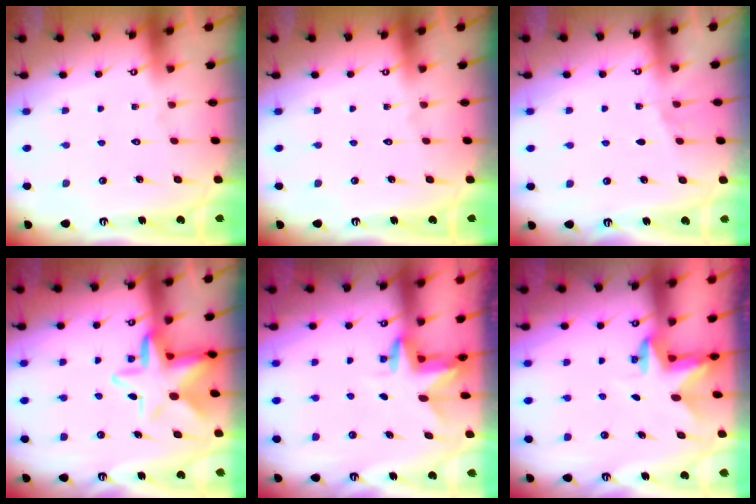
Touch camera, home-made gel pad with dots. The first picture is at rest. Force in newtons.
{"total": 0.0}
{"total": 0.7, "press": 0.7, "slide": 0.1}
{"total": 10.3, "press": 10.0, "slide": 2.7}
{"total": 2.7, "press": 2.7, "slide": 0.1}
{"total": 2.4, "press": 2.3, "slide": 0.4}